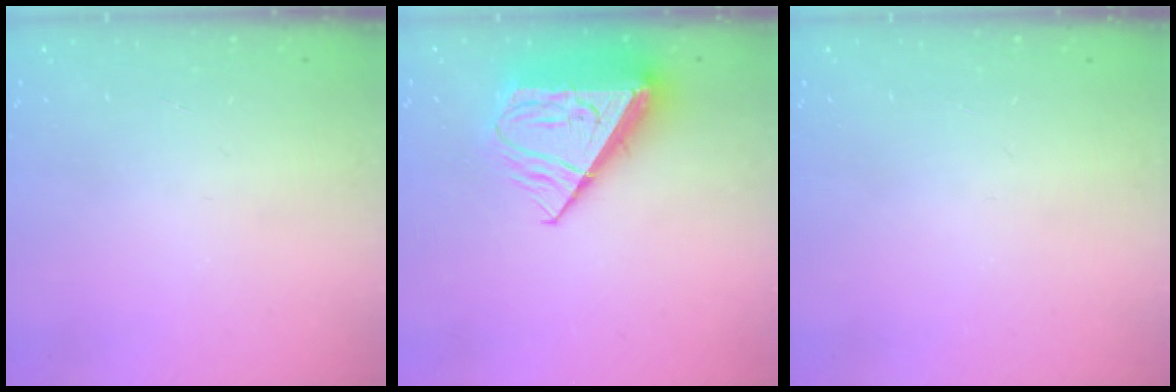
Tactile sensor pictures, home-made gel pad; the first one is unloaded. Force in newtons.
{"total": 12.6, "press": 12.5, "slide": 1.6}
{"total": 0.0}